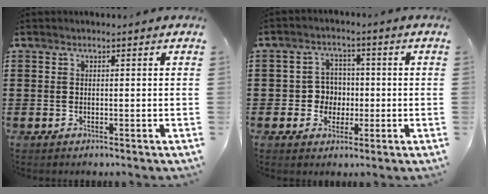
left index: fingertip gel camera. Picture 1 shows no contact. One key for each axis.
{"total": 4.6, "fx": -0.5, "fy": 4.3, "fz": 1.5, "tx": -0.043, "ty": 0.011, "tz": -0.012}